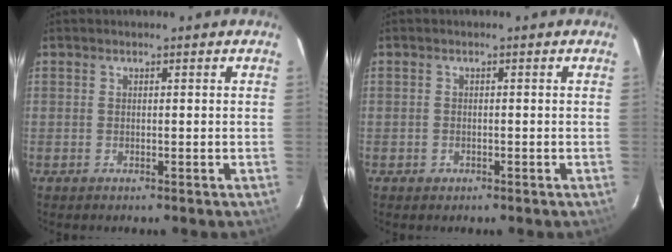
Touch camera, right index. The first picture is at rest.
{"total": 1.3, "force": [-0.7, 1.1, 0.2], "torque": [-0.002, 0.003, -0.008]}